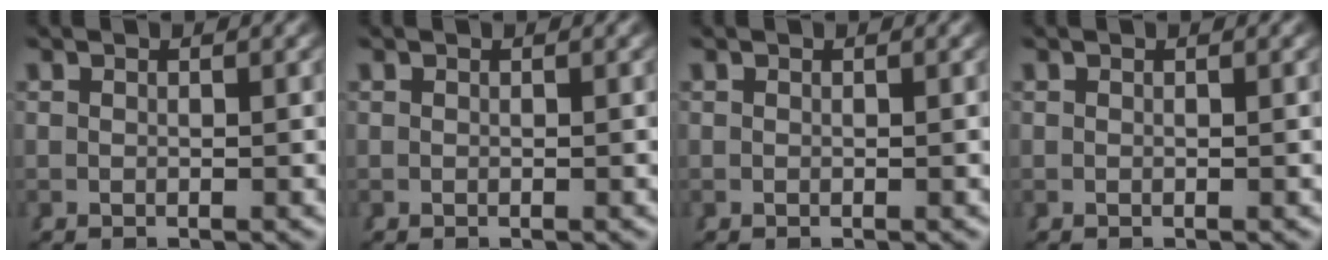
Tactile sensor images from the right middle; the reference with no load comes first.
{"total": 0.0}
{"total": 0.0}
{"total": 0.0}